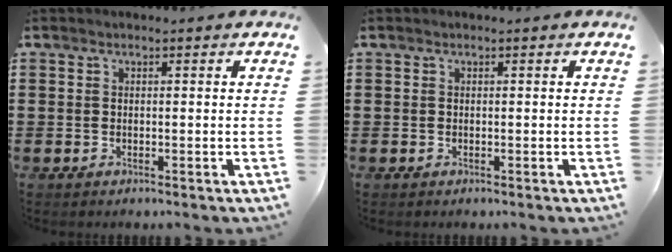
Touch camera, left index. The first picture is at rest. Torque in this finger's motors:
{"motor_torque": [0.01, 0.01, 0.00, 0.00]}